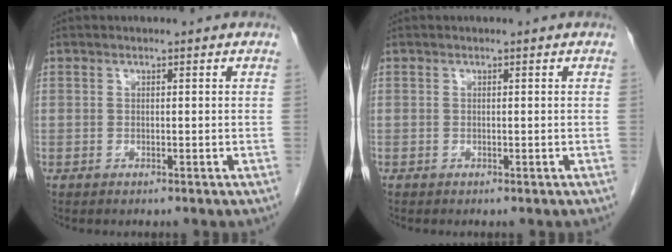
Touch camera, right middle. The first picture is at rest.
{"total": 0.0}